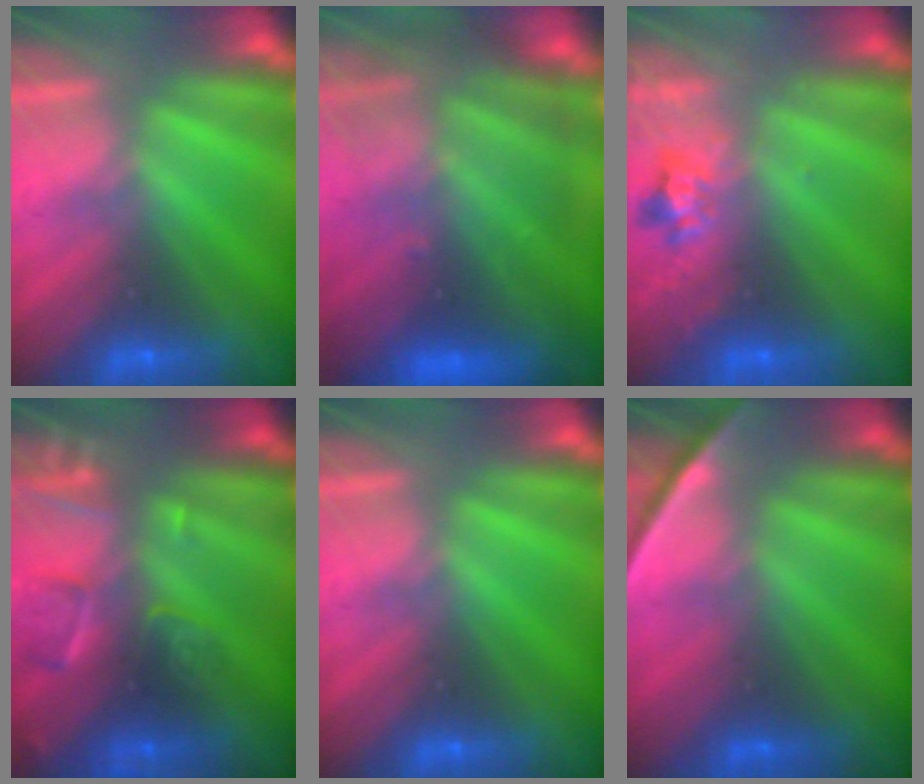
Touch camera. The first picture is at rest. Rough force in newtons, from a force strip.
{"total": 8.0}
{"total": 2.4}
{"total": 2.5}
{"total": 0.0}
{"total": 2.0}